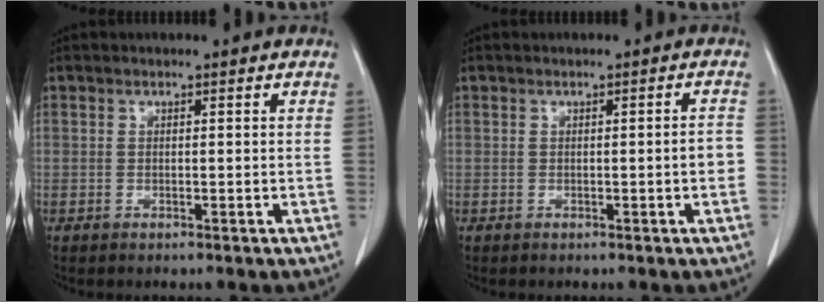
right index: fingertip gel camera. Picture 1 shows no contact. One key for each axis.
{"total": 1.9, "fx": -0.5, "fy": 0.1, "fz": 1.8, "tx": -0.020, "ty": 0.001, "tz": -0.008}